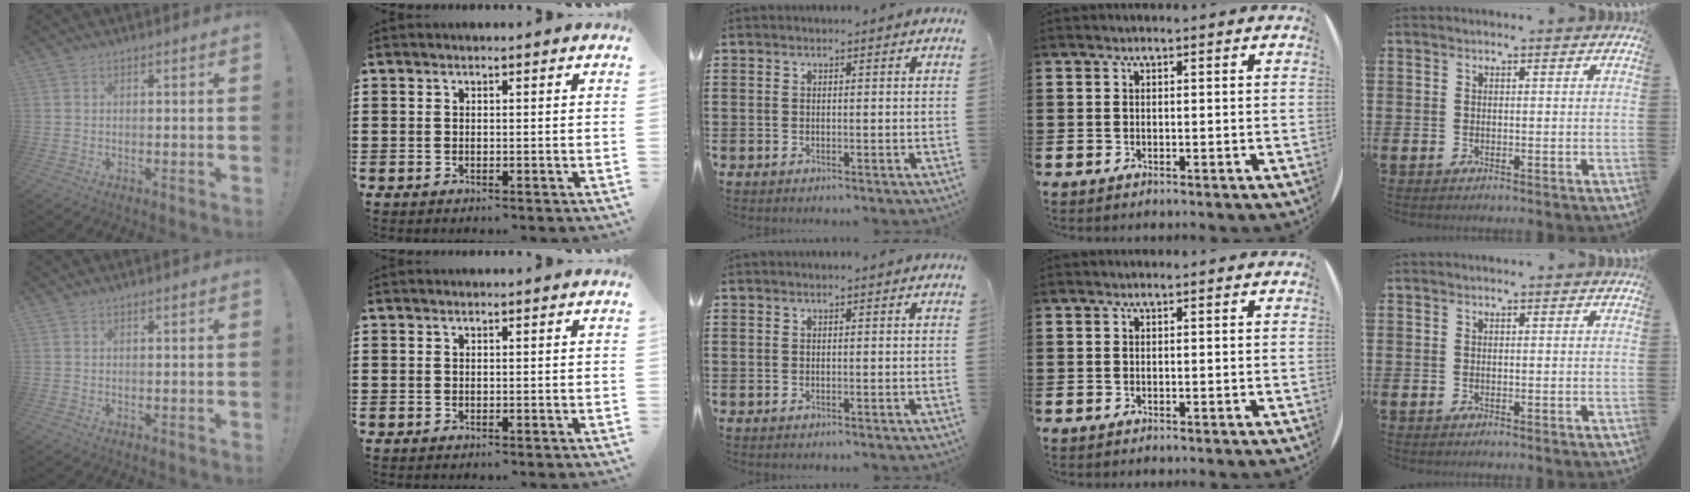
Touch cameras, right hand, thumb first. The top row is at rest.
{}